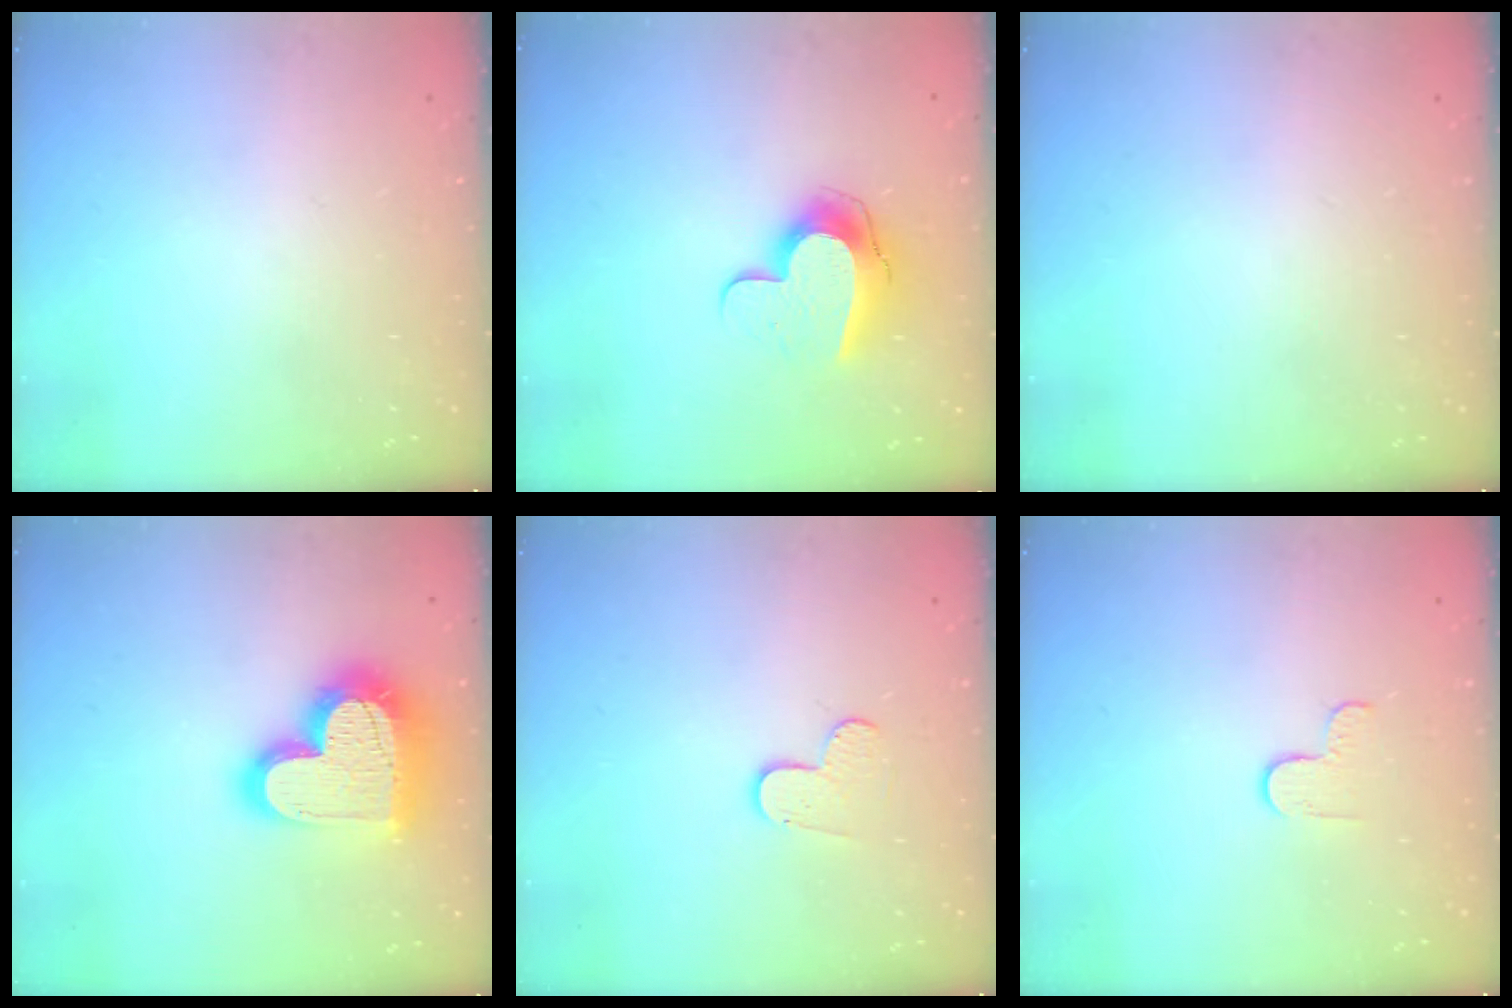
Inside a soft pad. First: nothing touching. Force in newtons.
{"total": 10.9, "press": 10.9, "slide": 1.1}
{"total": 0.0}
{"total": 23.3, "press": 23.2, "slide": 1.9}
{"total": 4.1, "press": 4.1, "slide": 0.3}
{"total": 3.0, "press": 3.0, "slide": 0.4}